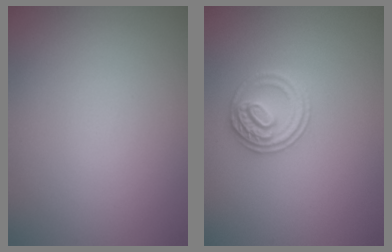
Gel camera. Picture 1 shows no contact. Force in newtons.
{"total": 2.7, "press": 2.7, "slide": 0.6}